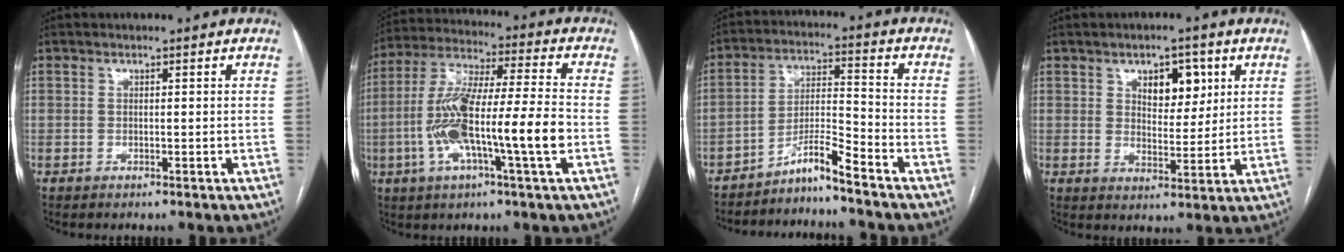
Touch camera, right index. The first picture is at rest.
{"total": 16.5, "force": [-3.7, 1.1, 16.0], "torque": [-0.308, 0.006, -0.071]}
{"total": 6.2, "force": [-5.3, -0.7, 3.0], "torque": [-0.057, -0.002, -0.097]}
{"total": 6.6, "force": [2.9, 3.5, 4.8], "torque": [-0.066, 0.003, 0.048]}